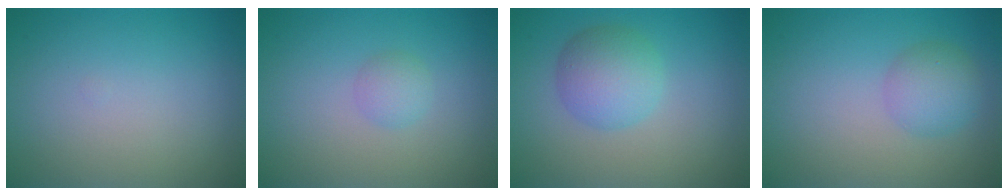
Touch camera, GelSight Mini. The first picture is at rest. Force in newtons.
{"total": 1.3, "press": 1.3, "slide": 0.1}
{"total": 4.0, "press": 4.0, "slide": 0.1}
{"total": 2.8, "press": 2.8, "slide": 0.0}